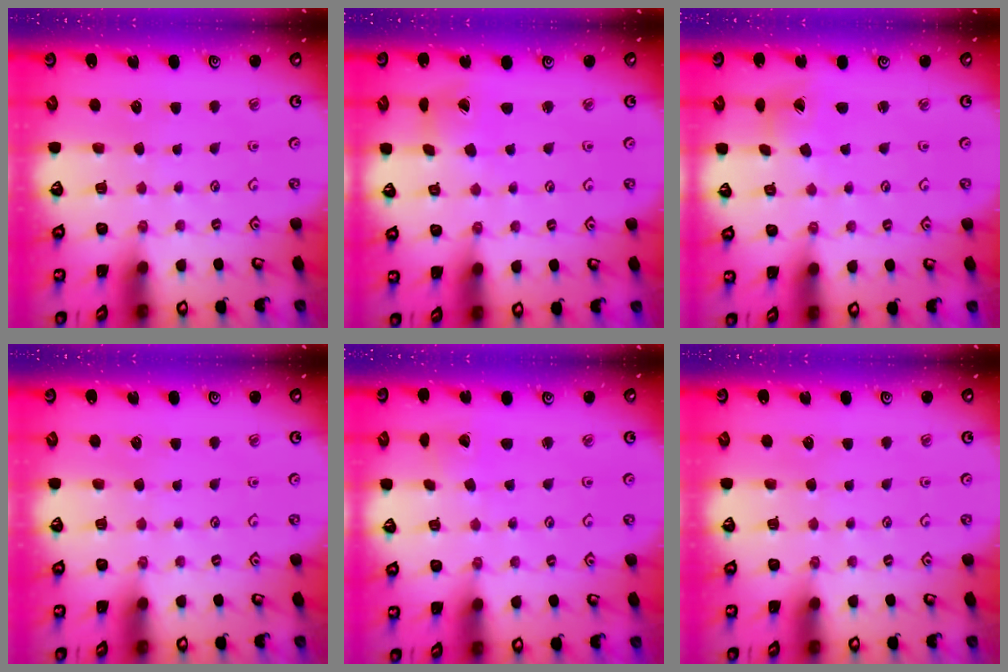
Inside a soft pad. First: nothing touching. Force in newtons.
{"total": 2.9, "press": 2.9, "slide": 0.4}
{"total": 2.5, "press": 2.5, "slide": 0.3}
{"total": 0.0}
{"total": 2.4, "press": 2.4, "slide": 0.1}
{"total": 0.0}